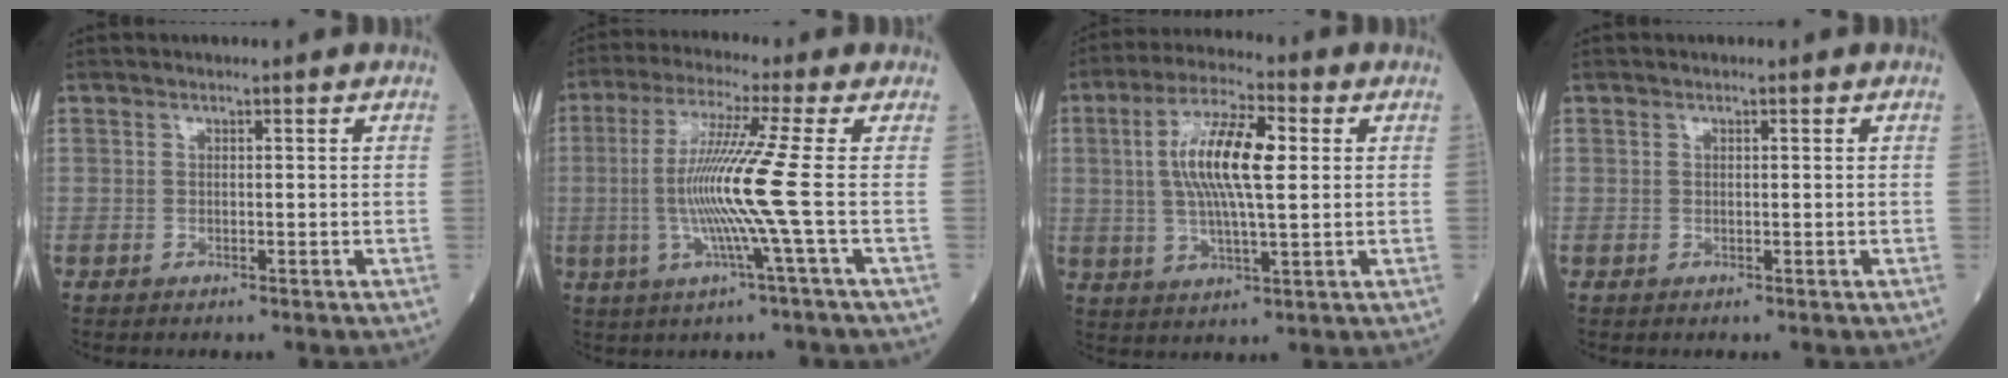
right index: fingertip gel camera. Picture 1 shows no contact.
{"total": 10.3, "force": [-1.0, -2.5, 9.9], "torque": [-0.202, -0.008, -0.020]}
{"total": 11.7, "force": [2.0, 2.6, 11.2], "torque": [-0.219, 0.015, 0.035]}
{"total": 0.0}